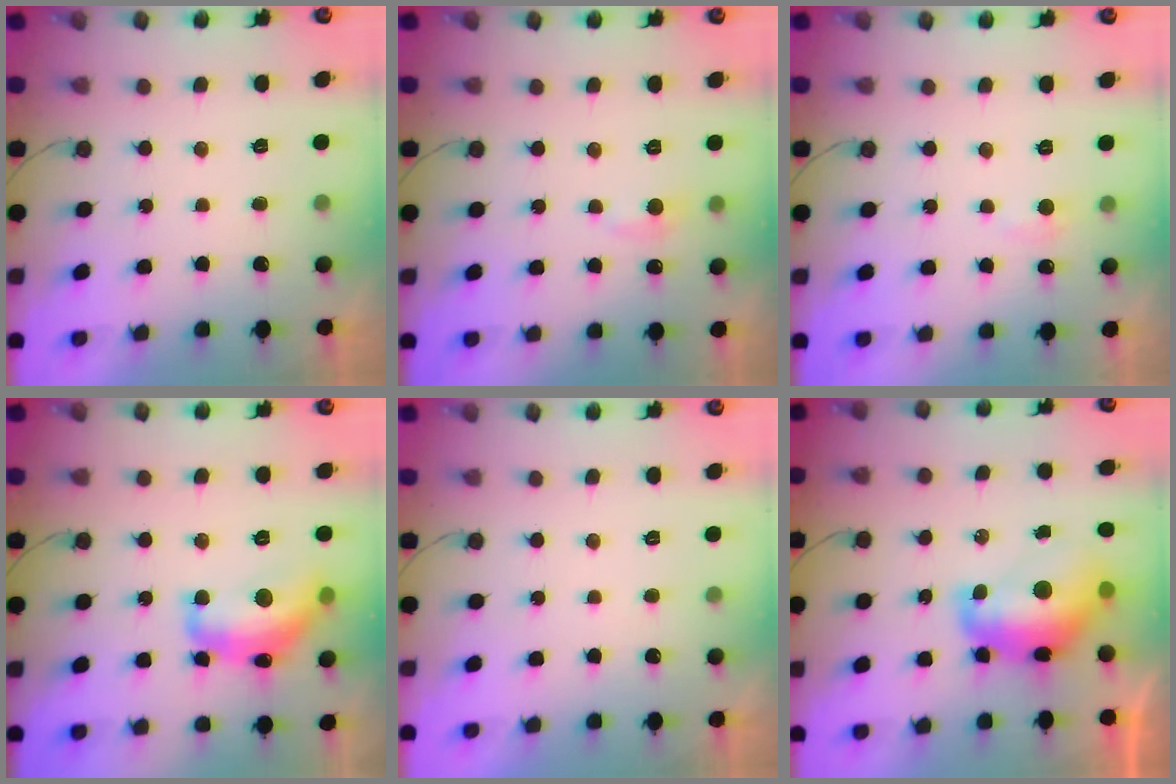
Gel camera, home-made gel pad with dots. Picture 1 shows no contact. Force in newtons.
{"total": 5.0, "press": 5.0, "slide": 0.7}
{"total": 2.8, "press": 2.7, "slide": 0.4}
{"total": 16.3, "press": 16.3, "slide": 1.0}
{"total": 0.0}
{"total": 13.6, "press": 13.5, "slide": 1.5}